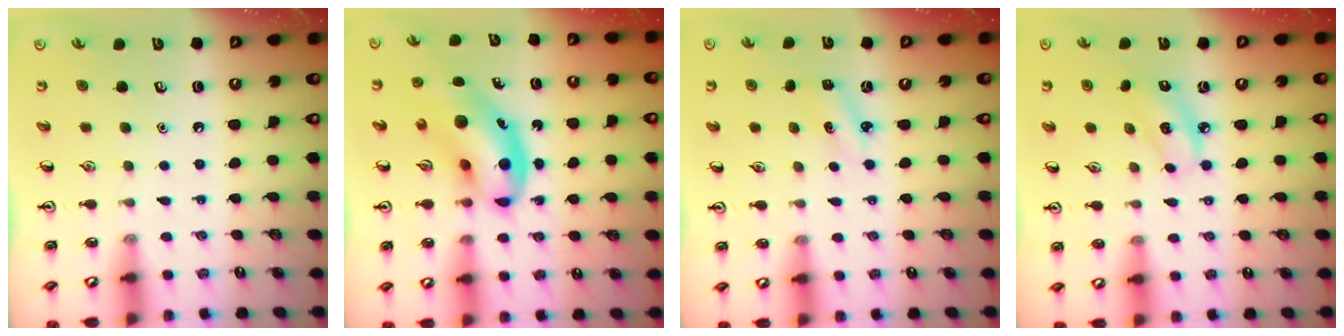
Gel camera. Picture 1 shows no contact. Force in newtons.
{"total": 12.6, "press": 12.2, "slide": 3.4}
{"total": 2.9, "press": 2.7, "slide": 0.9}
{"total": 5.4, "press": 5.4, "slide": 1.0}